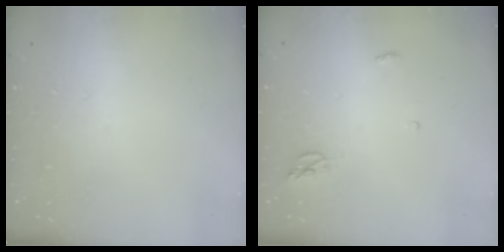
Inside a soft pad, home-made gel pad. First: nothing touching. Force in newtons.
{"total": 4.3, "press": 4.3, "slide": 0.3}